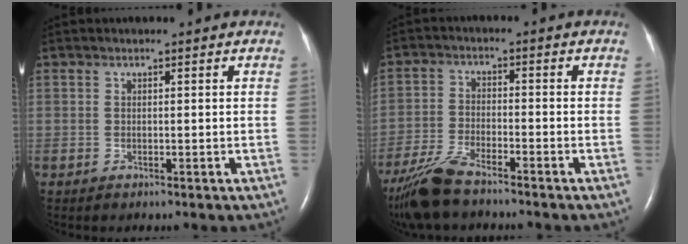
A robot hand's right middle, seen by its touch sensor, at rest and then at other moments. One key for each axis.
{"total": 8.5, "fx": -7.0, "fy": 1.6, "fz": 4.5, "tx": -0.098, "ty": -0.023, "tz": -0.134}